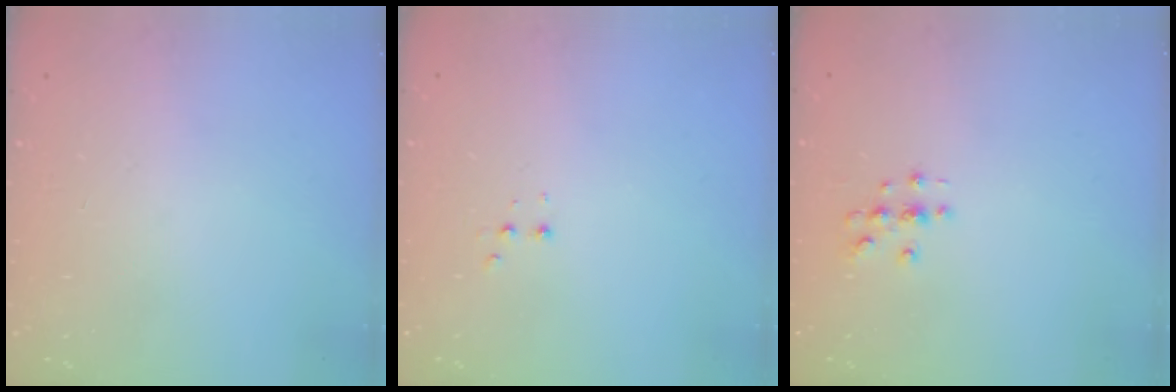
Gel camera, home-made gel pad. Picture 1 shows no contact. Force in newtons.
{"total": 2.4, "press": 2.2, "slide": 0.9}
{"total": 3.0, "press": 3.0, "slide": 0.3}